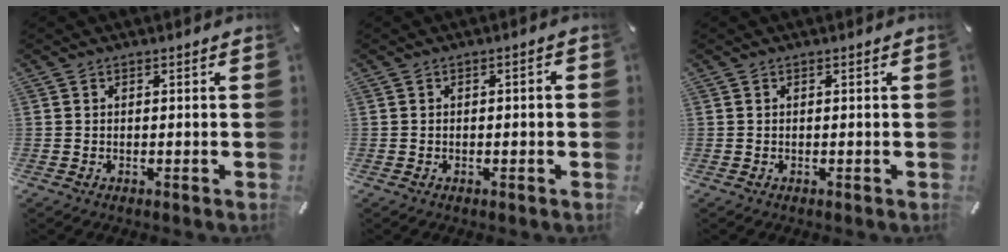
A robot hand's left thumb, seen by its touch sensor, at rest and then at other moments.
{"total": 1.6, "force": [-0.6, 0.6, 1.4], "torque": [-0.024, 0.004, -0.011]}
{"total": 0.0}